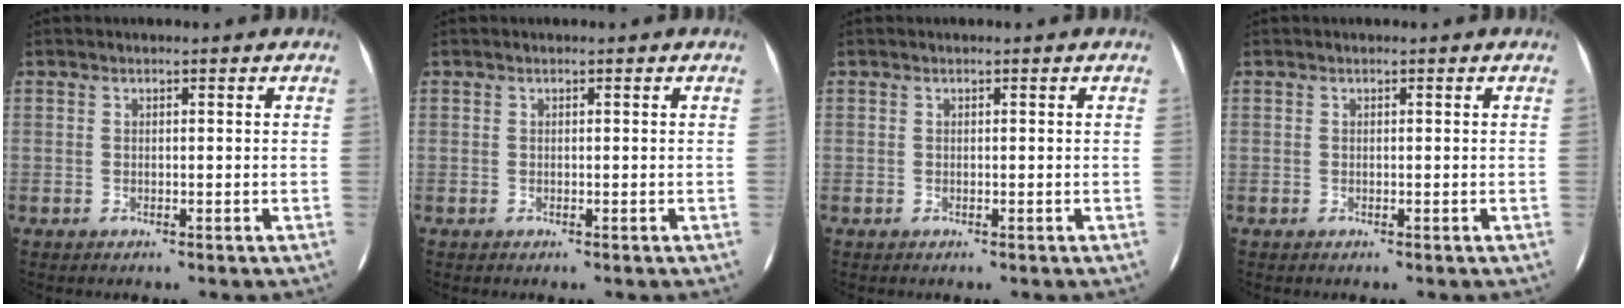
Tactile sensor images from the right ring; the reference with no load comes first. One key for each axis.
{"total": 0.0}
{"total": 0.0}
{"total": 0.0}